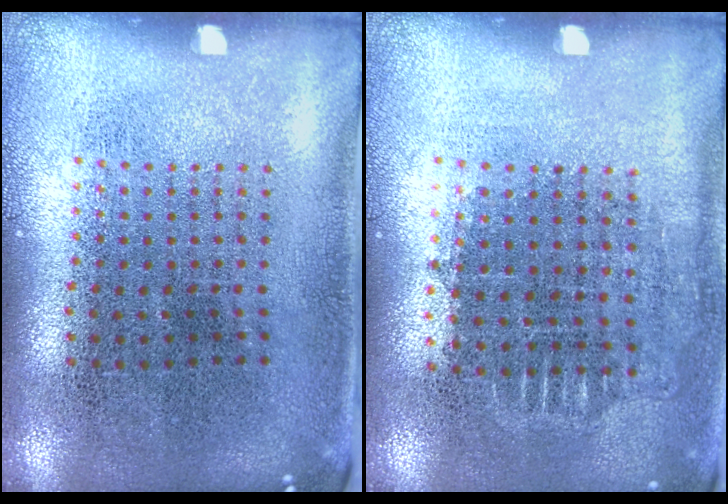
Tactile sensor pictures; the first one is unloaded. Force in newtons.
{"total": 0.7, "press": 0.7, "slide": 0.2}